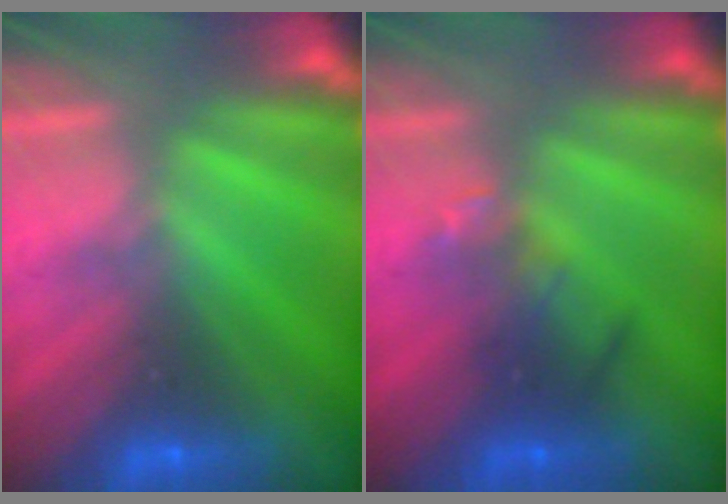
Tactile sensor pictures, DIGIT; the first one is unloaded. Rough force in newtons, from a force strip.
{"total": 2.4}